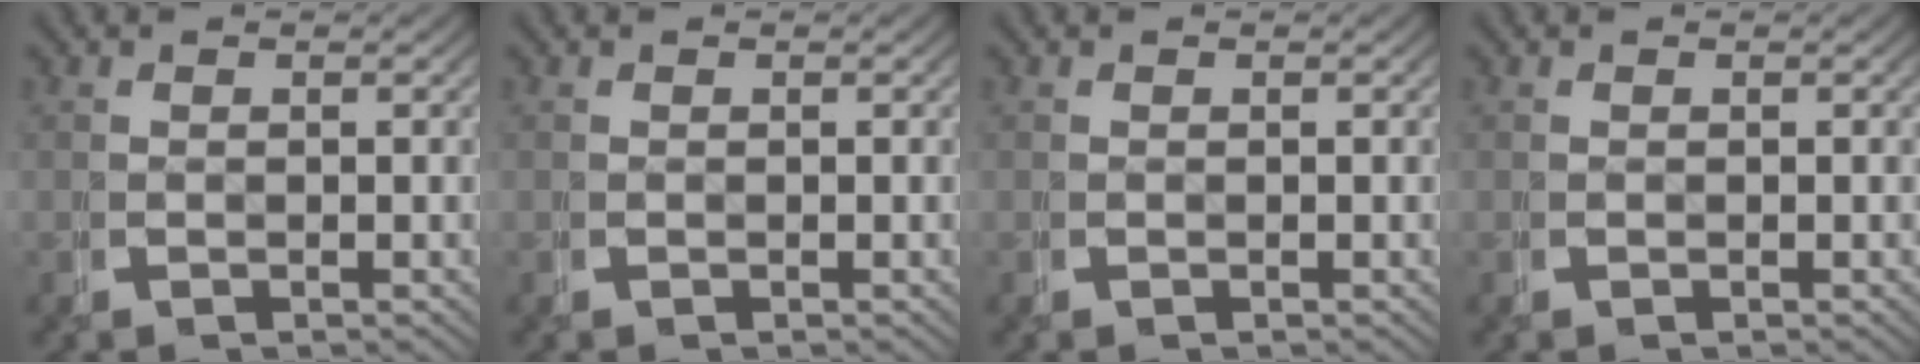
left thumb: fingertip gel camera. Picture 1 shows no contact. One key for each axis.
{"total": 0.0}
{"total": 0.0}
{"total": 0.0}